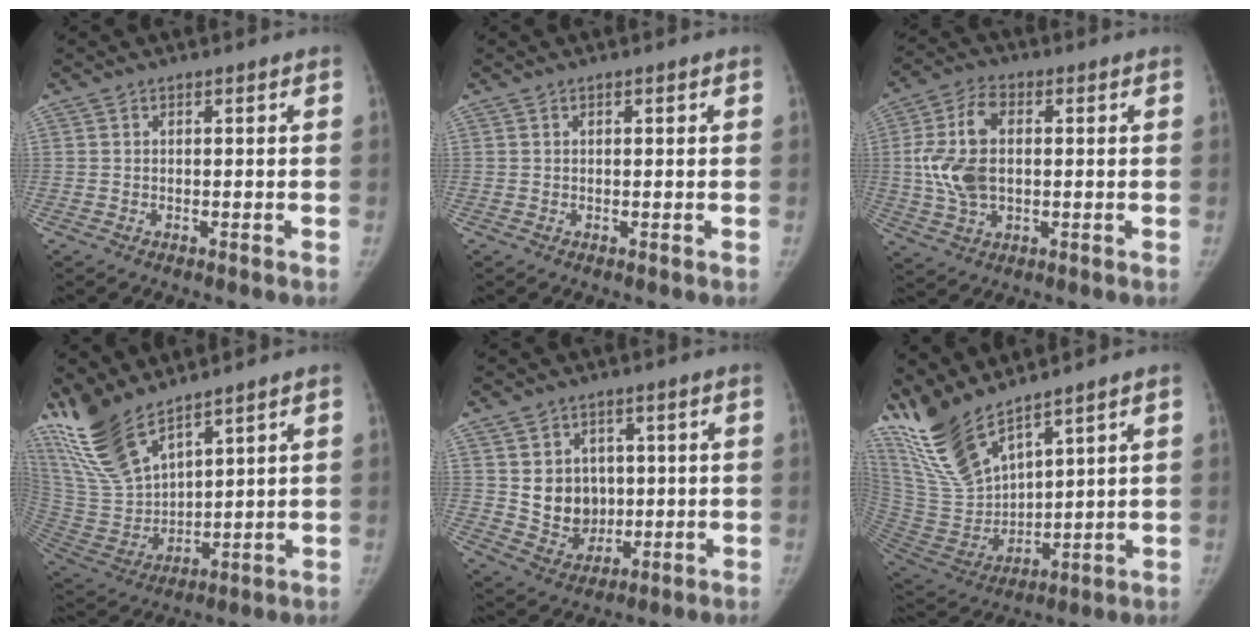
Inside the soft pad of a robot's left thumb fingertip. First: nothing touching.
{"total": 0.6, "force": [0.2, 0.2, 0.6], "torque": [-0.010, 0.003, 0.004]}
{"total": 11.5, "force": [0.7, 7.1, 9.1], "torque": [-0.183, 0.011, 0.017]}
{"total": 15.6, "force": [12.4, 5.0, 8.2], "torque": [-0.153, -0.059, 0.264]}
{"total": 9.2, "force": [1.3, 7.9, 4.5], "torque": [-0.031, -0.010, 0.040]}
{"total": 15.1, "force": [12.6, 3.8, 7.5], "torque": [-0.136, -0.064, 0.271]}